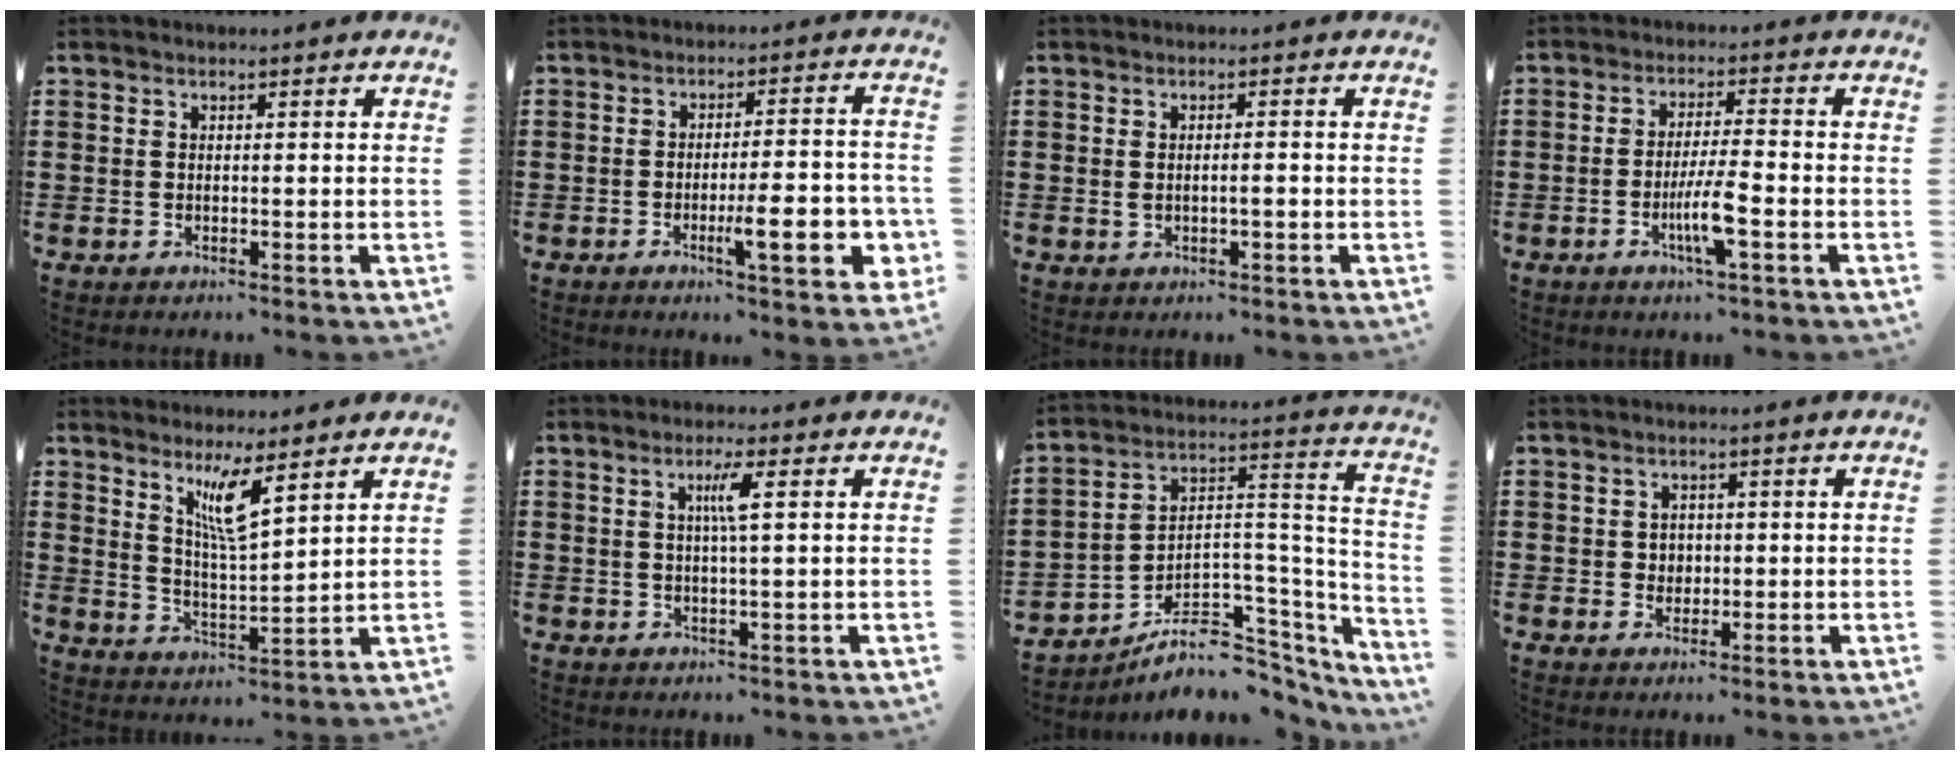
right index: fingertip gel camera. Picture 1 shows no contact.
{"total": 9.8, "force": [-3.0, 2.2, 9.1], "torque": [-0.126, -0.007, -0.045]}
{"total": 2.0, "force": [-0.2, 0.5, 2.0], "torque": [-0.037, -0.002, -0.005]}
{"total": 5.9, "force": [-2.3, 0.4, 5.4], "torque": [-0.110, -0.016, -0.044]}
{"total": 6.5, "force": [4.1, 0.7, 5.0], "torque": [-0.103, -0.008, 0.068]}
{"total": 3.5, "force": [0.9, -0.1, 3.4], "torque": [-0.069, 0.000, 0.011]}
{"total": 6.9, "force": [-4.9, 4.2, 2.6], "torque": [-0.045, 0.006, -0.084]}
{"total": 1.8, "force": [0.3, 1.8, 0.4], "torque": [-0.016, 0.009, 0.003]}